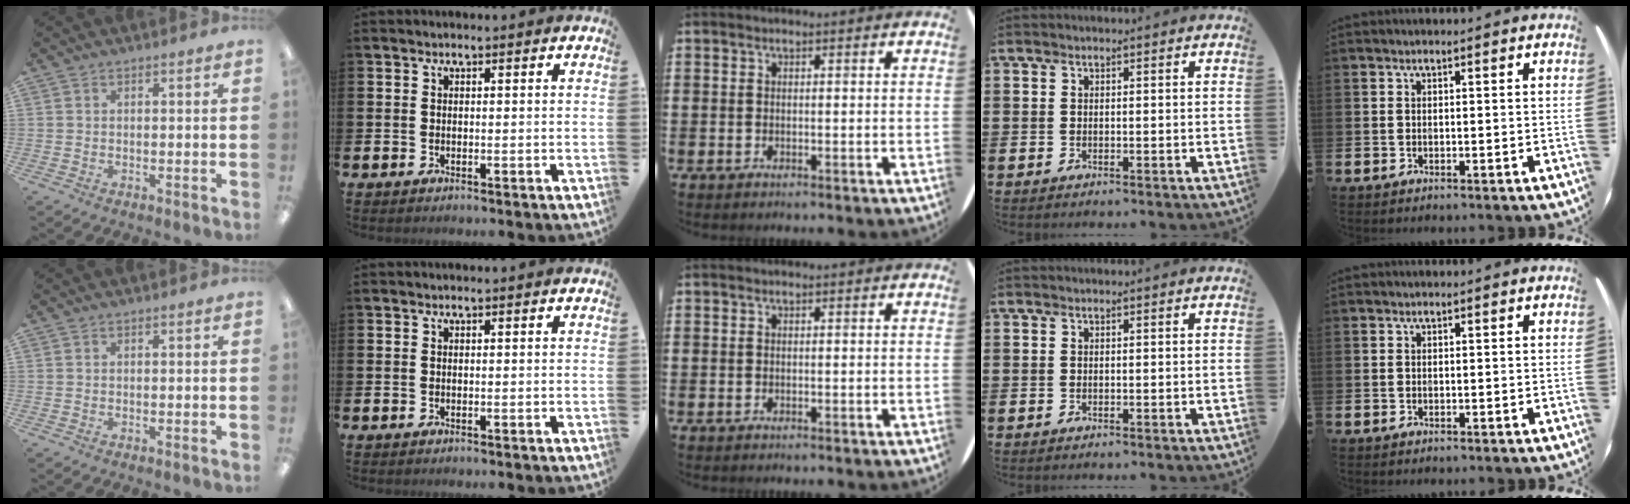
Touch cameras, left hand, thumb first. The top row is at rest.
{}